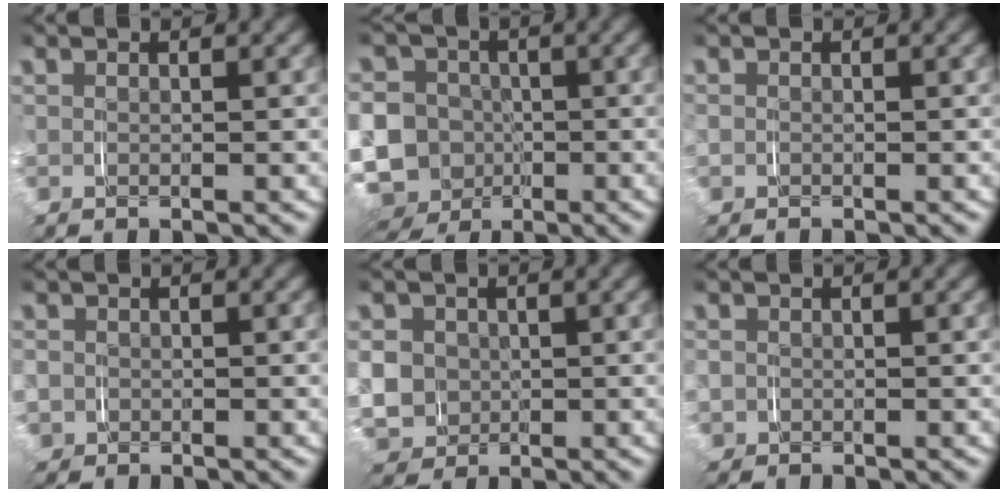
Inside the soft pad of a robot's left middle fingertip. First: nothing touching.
{"total": 15.5, "force": [-3.7, 14.3, 4.7], "torque": [-0.140, -0.066, -0.064]}
{"total": 1.2, "force": [-0.2, 1.1, 0.2], "torque": [-0.013, -0.001, -0.007]}
{"total": 3.5, "force": [-0.7, 3.4, 0.7], "torque": [-0.034, -0.011, -0.015]}
{"total": 5.9, "force": [-0.2, 5.4, 2.4], "torque": [-0.064, -0.018, 0.002]}
{"total": 2.6, "force": [-0.4, 2.6, 0.5], "torque": [-0.025, -0.006, -0.013]}